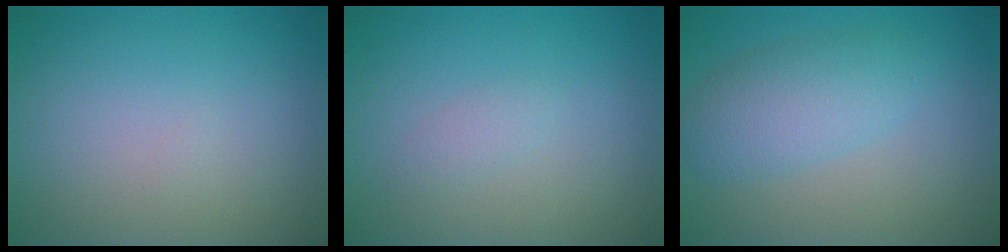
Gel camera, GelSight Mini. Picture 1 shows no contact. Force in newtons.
{"total": 0.9, "press": 0.9, "slide": 0.0}
{"total": 3.8, "press": 3.8, "slide": 0.1}